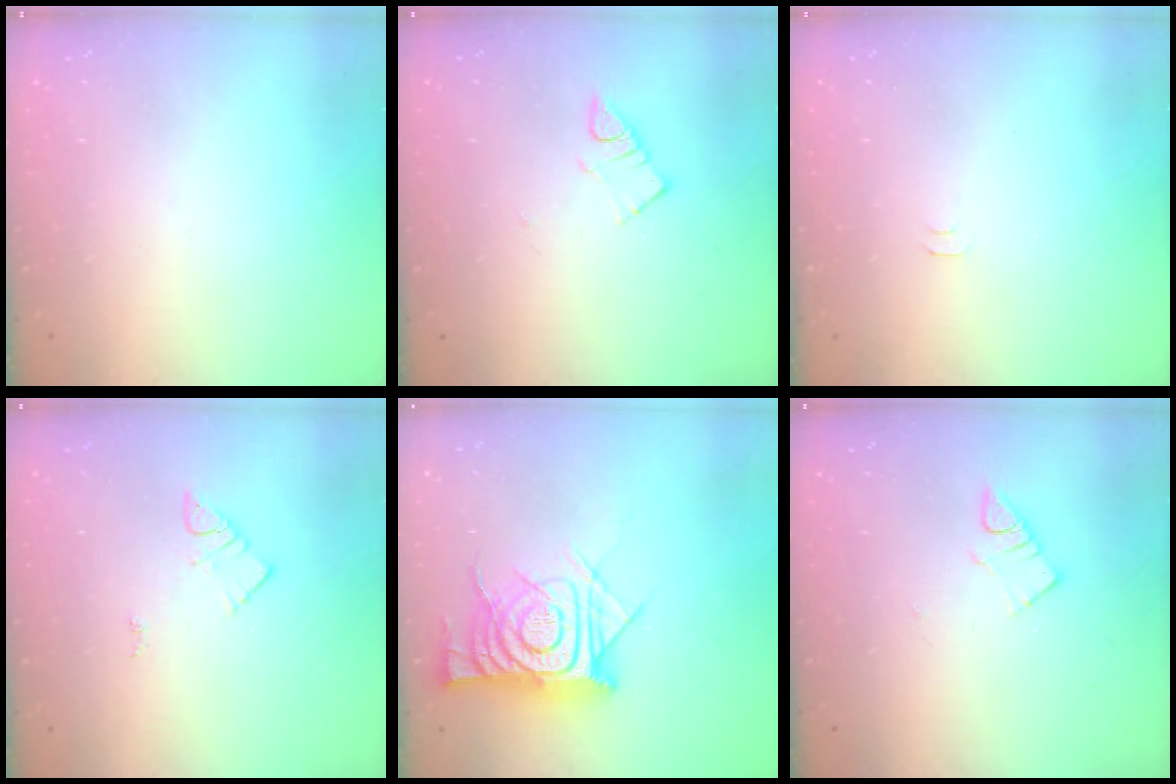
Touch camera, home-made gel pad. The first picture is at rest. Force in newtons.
{"total": 4.2, "press": 4.2, "slide": 0.6}
{"total": 4.0, "press": 4.0, "slide": 0.6}
{"total": 3.1, "press": 3.1, "slide": 0.2}
{"total": 14.5, "press": 14.4, "slide": 1.4}
{"total": 4.2, "press": 4.2, "slide": 0.6}